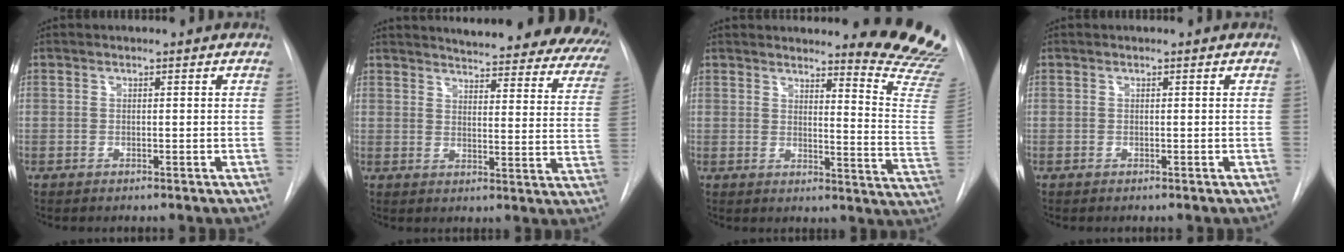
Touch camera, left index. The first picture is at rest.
{"total": 28.3, "force": [25.8, 5.4, 10.3], "torque": [-0.139, -0.096, 0.281]}
{"total": 15.2, "force": [14.8, -0.3, 3.5], "torque": [-0.028, -0.159, 0.144]}
{"total": 0.0}